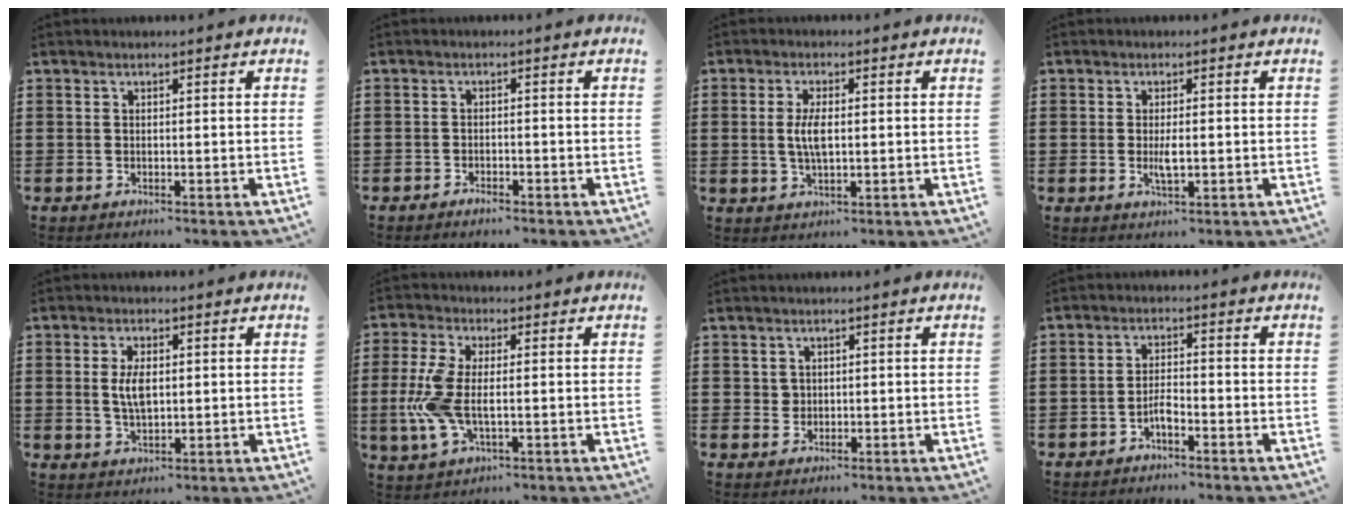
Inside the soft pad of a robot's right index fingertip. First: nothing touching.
{"total": 1.1, "force": [-1.0, 0.3, 0.2], "torque": [-0.007, 0.001, -0.021]}
{"total": 4.5, "force": [0.2, 1.6, 4.2], "torque": [-0.096, -0.002, -0.002]}
{"total": 2.4, "force": [-0.2, 0.8, 2.3], "torque": [-0.049, -0.003, -0.006]}
{"total": 4.6, "force": [0.5, 2.1, 4.0], "torque": [-0.089, 0.005, 0.005]}
{"total": 7.6, "force": [-0.7, 3.4, 6.7], "torque": [-0.177, -0.015, -0.021]}
{"total": 1.4, "force": [0.6, 1.3, 0.2], "torque": [-0.008, 0.007, 0.011]}
{"total": 2.5, "force": [-1.6, 0.7, 1.8], "torque": [-0.035, 0.007, -0.032]}